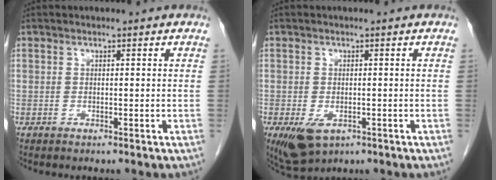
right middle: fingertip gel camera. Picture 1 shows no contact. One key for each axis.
{"total": 5.0, "fx": -2.2, "fy": 2.7, "fz": 3.6, "tx": -0.070, "ty": -0.012, "tz": -0.028}